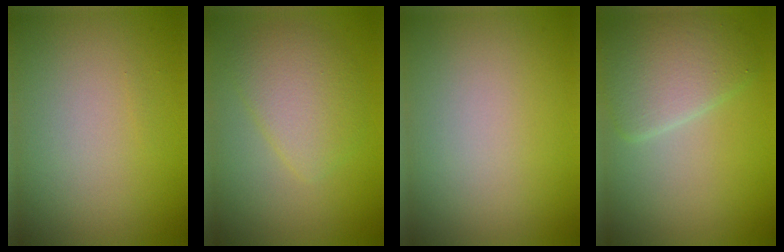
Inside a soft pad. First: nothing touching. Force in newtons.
{"total": 3.7, "press": 3.7, "slide": 0.1}
{"total": 0.0}
{"total": 4.6, "press": 4.6, "slide": 0.2}